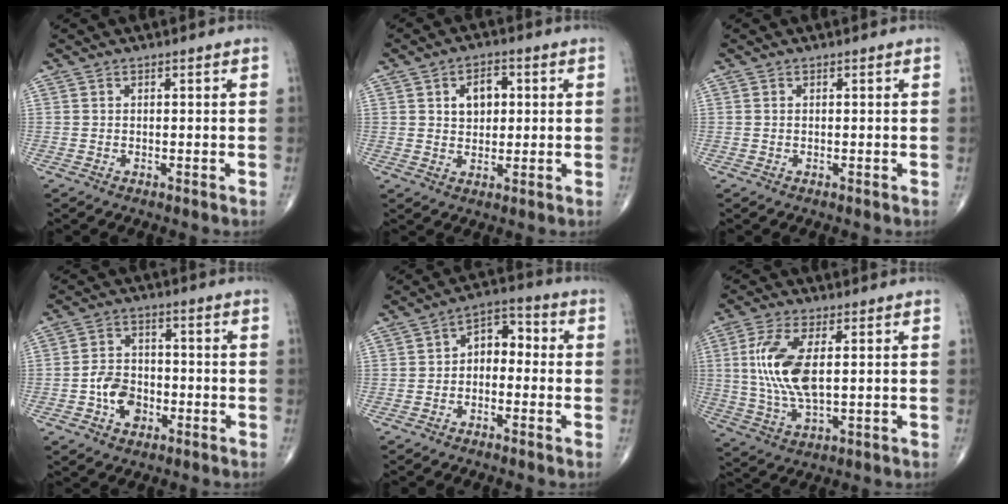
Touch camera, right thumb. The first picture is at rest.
{"total": 5.7, "force": [1.5, 3.9, 4.0], "torque": [-0.037, 0.001, 0.020]}
{"total": 0.0}
{"total": 6.3, "force": [-2.3, 4.7, 3.6], "torque": [-0.038, 0.024, -0.045]}
{"total": 6.4, "force": [-0.7, 4.3, 4.6], "torque": [-0.044, 0.036, -0.028]}
{"total": 11.6, "force": [1.7, 4.8, 10.4], "torque": [-0.230, -0.007, 0.038]}